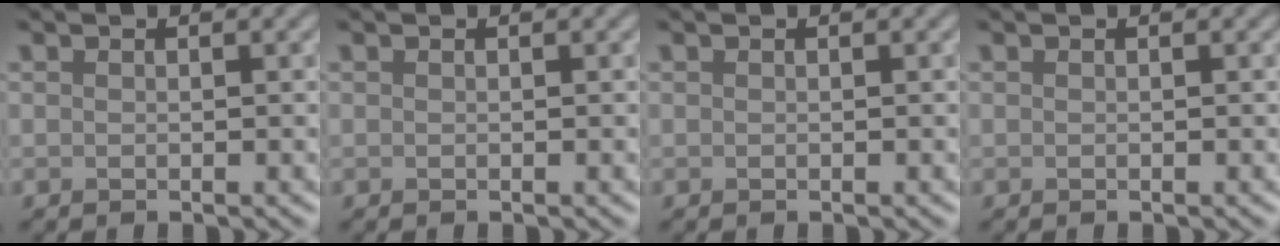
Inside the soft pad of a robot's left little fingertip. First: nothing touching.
{"total": 0.0}
{"total": 0.0}
{"total": 0.0}